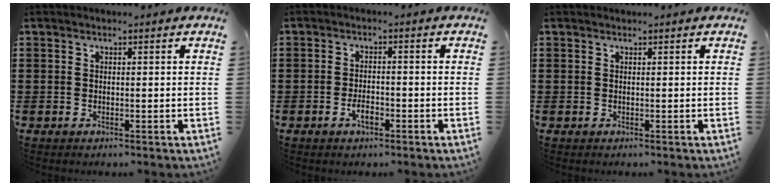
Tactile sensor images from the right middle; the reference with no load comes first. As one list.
[{"total": 2.6, "force": [-1.4, 1.0, 2.0], "torque": [-0.037, 0.003, -0.025]}, {"total": 0.0}]